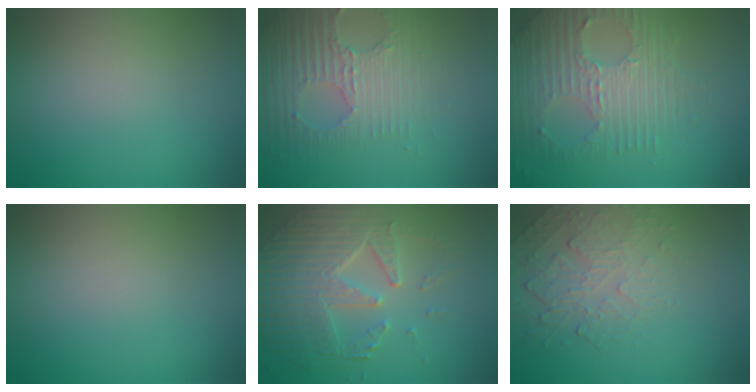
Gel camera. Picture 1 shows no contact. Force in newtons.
{"total": 3.5, "press": 3.4, "slide": 0.9}
{"total": 6.5, "press": 4.5, "slide": 4.7}
{"total": 0.0}
{"total": 7.2, "press": 5.2, "slide": 5.0}
{"total": 2.2, "press": 1.4, "slide": 1.7}